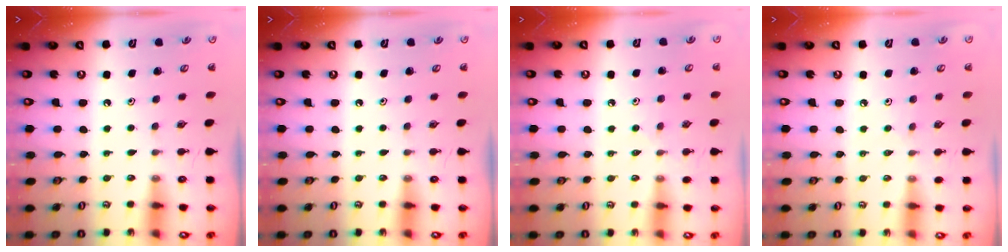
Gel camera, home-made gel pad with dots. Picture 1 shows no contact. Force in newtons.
{"total": 0.0}
{"total": 4.9, "press": 4.8, "slide": 0.8}
{"total": 4.0, "press": 4.0, "slide": 0.6}